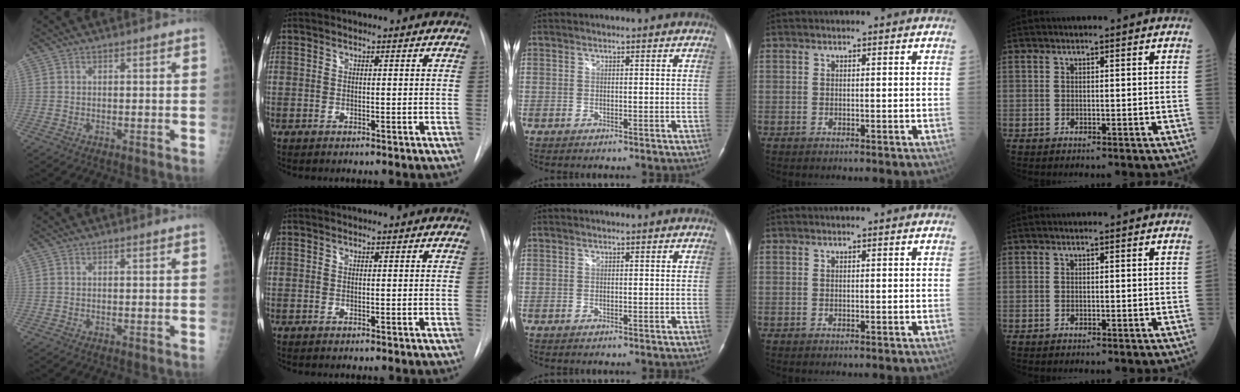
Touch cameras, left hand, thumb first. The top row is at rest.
{}